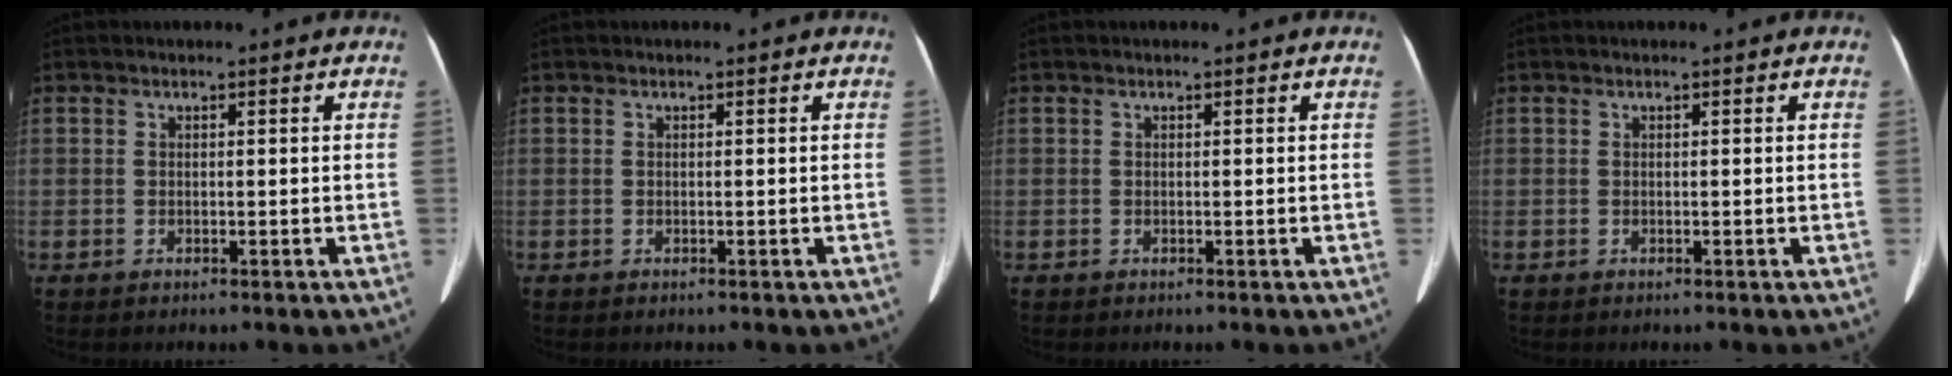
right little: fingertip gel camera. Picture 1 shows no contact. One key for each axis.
{"total": 0.0}
{"total": 0.0}
{"total": 0.0}